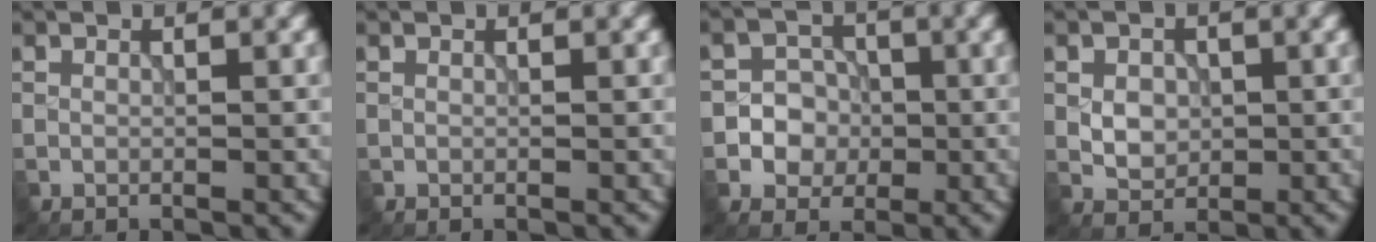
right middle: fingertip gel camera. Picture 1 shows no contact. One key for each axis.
{"total": 0.0}
{"total": 4.3, "fx": -0.9, "fy": 4.1, "fz": 1.2, "tx": -0.002, "ty": 0.016, "tz": -0.033}
{"total": 2.6, "fx": 0.1, "fy": 2.0, "fz": 1.6, "tx": -0.028, "ty": -0.002, "tz": 0.001}